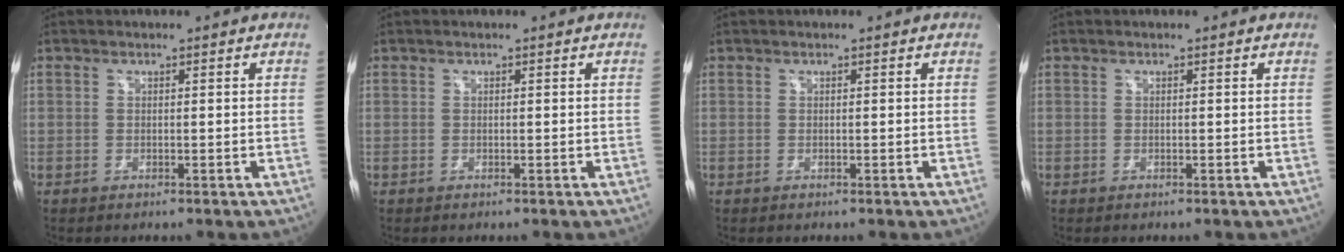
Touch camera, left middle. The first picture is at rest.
{"total": 0.0}
{"total": 0.0}
{"total": 0.0}